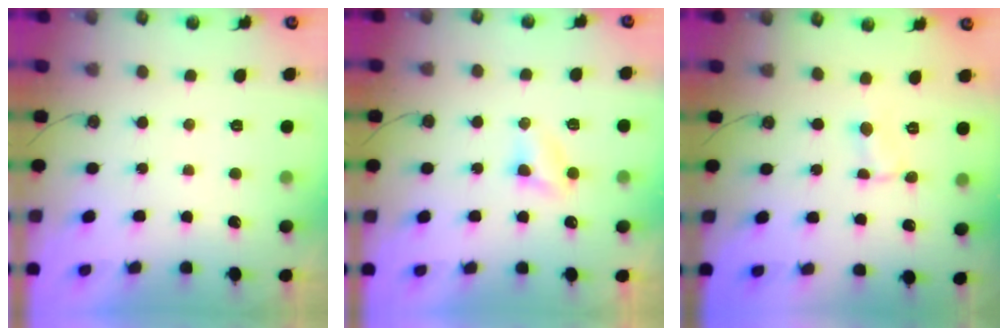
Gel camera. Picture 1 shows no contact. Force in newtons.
{"total": 4.8, "press": 4.7, "slide": 0.3}
{"total": 0.5, "press": 0.5, "slide": 0.1}